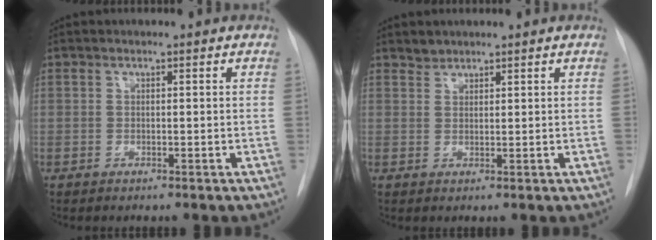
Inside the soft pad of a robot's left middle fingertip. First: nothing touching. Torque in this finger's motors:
{"motor_torque": [-0.15, -0.13, -0.01, 0.01]}